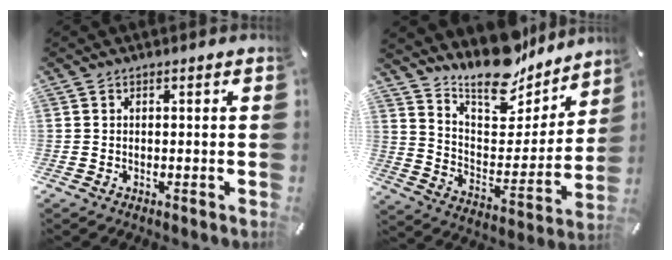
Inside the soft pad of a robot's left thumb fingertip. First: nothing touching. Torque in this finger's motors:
{"motor_torque": [1.58, -1.05, 0.73, -2.04, -0.02]}